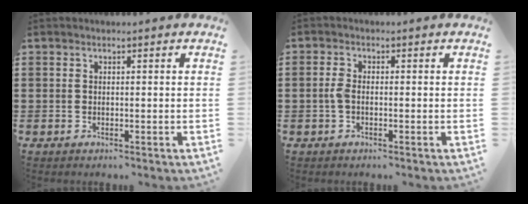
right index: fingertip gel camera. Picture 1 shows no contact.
{"total": 2.3, "force": [-0.5, 1.1, 1.9], "torque": [-0.053, -0.004, -0.014]}